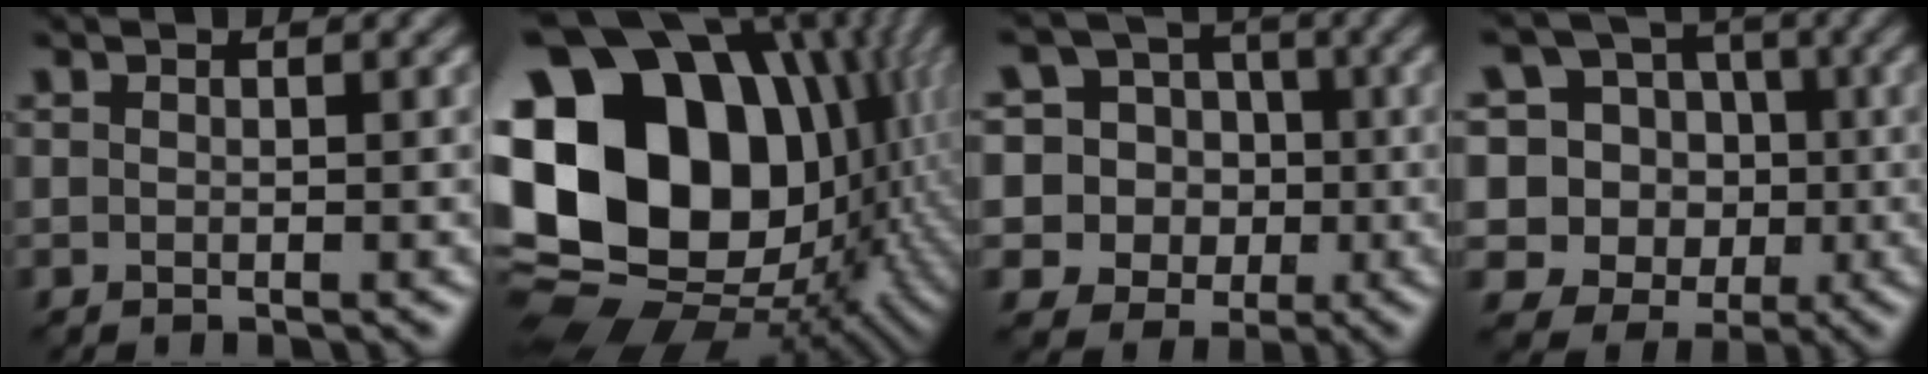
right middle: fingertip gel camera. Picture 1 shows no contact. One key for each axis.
{"total": 23.8, "fx": 2.3, "fy": 18.3, "fz": 15.0, "tx": -0.314, "ty": -0.016, "tz": 0.032}
{"total": 10.0, "fx": 0.5, "fy": 9.6, "fz": 2.7, "tx": -0.094, "ty": 0.039, "tz": -0.008}
{"total": 12.3, "fx": 1.7, "fy": 11.6, "fz": 3.9, "tx": -0.135, "ty": 0.055, "tz": 0.006}